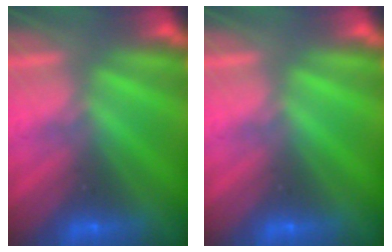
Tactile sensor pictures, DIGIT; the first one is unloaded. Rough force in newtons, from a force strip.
{"total": 0.0}